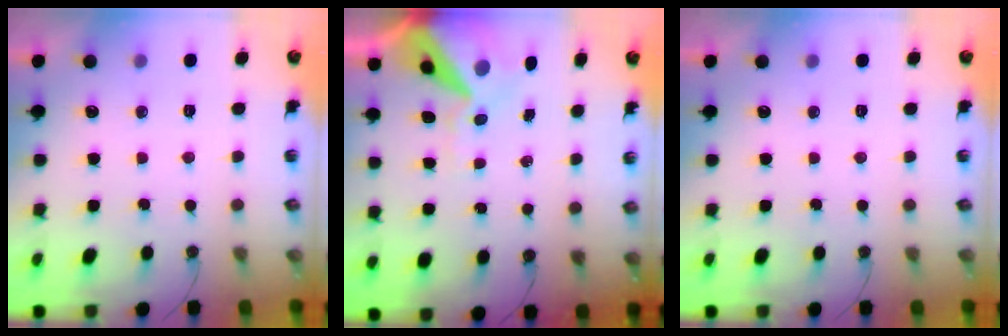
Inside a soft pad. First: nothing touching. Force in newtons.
{"total": 13.1, "press": 13.0, "slide": 1.7}
{"total": 0.0}